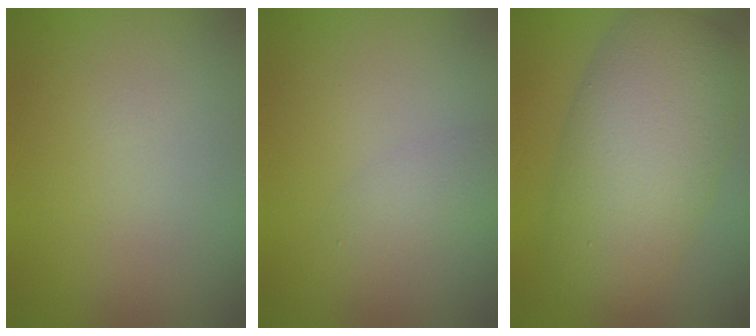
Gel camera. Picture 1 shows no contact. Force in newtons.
{"total": 1.6, "press": 1.6, "slide": 0.1}
{"total": 8.3, "press": 8.3, "slide": 0.3}